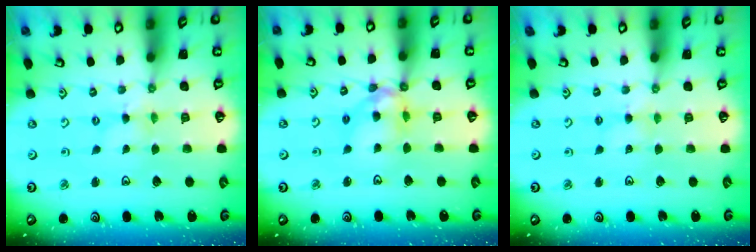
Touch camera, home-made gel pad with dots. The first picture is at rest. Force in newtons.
{"total": 12.0, "press": 11.9, "slide": 1.6}
{"total": 2.2, "press": 2.1, "slide": 0.4}